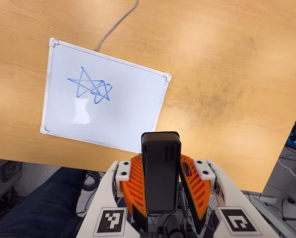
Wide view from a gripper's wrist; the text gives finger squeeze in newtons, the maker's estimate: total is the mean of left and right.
{"total": 5.7, "left": 5.0, "right": 6.3}